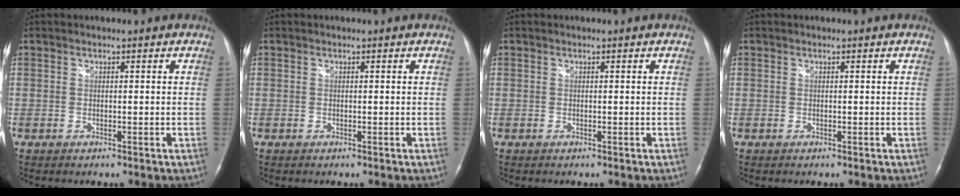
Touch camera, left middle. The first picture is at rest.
{"total": 0.0}
{"total": 0.0}
{"total": 0.0}